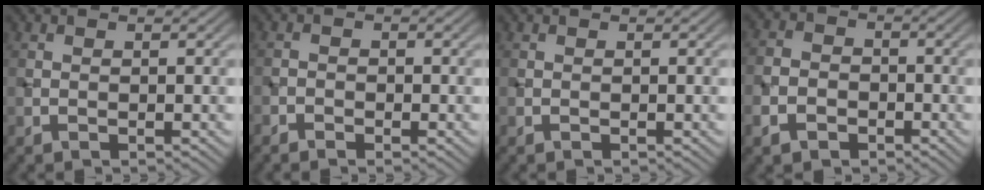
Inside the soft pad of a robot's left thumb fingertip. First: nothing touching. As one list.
[{"total": 1.3, "force": [-1.0, 0.7, 0.5], "torque": [-0.007, -0.001, -0.021]}, {"total": 0.0}, {"total": 4.3, "force": [-2.4, 3.0, 1.9], "torque": [-0.044, -0.005, -0.054]}]